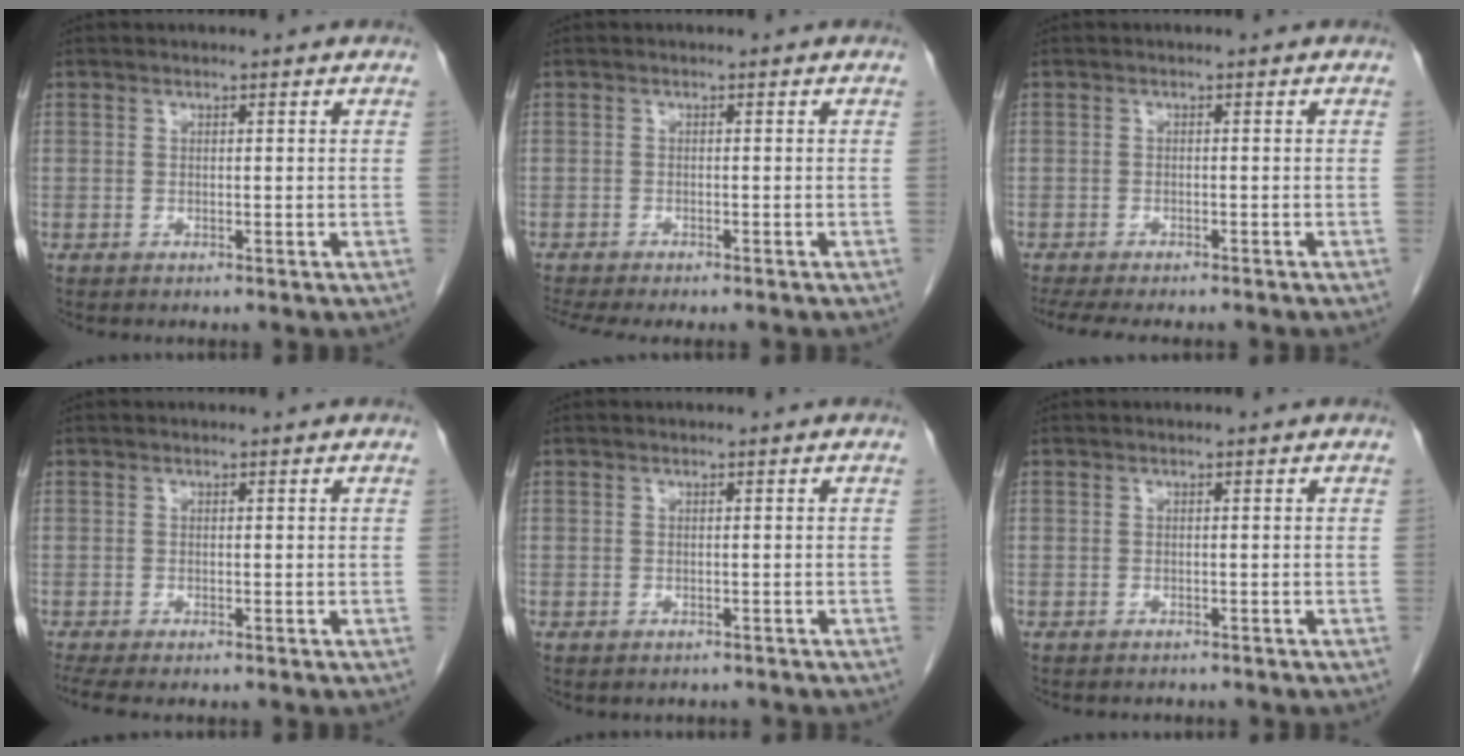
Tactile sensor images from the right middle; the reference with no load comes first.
{"total": 6.7, "force": [-5.9, 0.9, 3.2], "torque": [-0.044, -0.003, -0.086]}
{"total": 9.7, "force": [-8.3, 2.3, 4.5], "torque": [-0.070, -0.011, -0.114]}
{"total": 2.8, "force": [-2.2, 0.4, 1.6], "torque": [-0.027, -0.010, -0.036]}
{"total": 0.9, "force": [-0.7, 0.5, 0.2], "torque": [-0.009, -0.001, -0.006]}
{"total": 1.1, "force": [-1.0, 0.4, 0.1], "torque": [-0.010, -0.002, -0.013]}